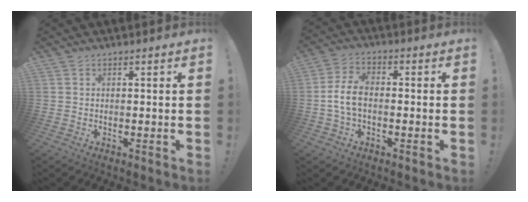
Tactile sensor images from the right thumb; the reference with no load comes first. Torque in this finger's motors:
{"motor_torque": [0.10, -0.06, 0.74, -0.36, 0.17]}